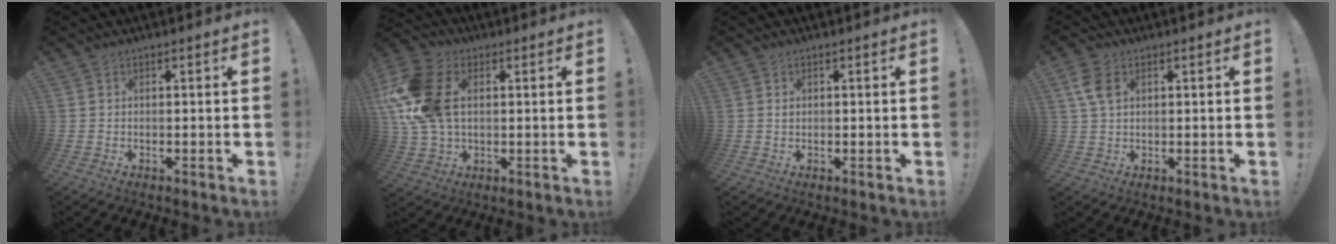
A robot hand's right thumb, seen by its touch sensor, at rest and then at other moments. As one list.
[{"total": 17.5, "force": [3.0, 11.8, 12.5], "torque": [-0.261, 0.004, 0.056]}, {"total": 0.7, "force": [0.3, 0.6, 0.2], "torque": [0.003, -0.002, 0.005]}, {"total": 6.0, "force": [2.1, 3.7, 4.2], "torque": [-0.080, -0.004, 0.037]}]